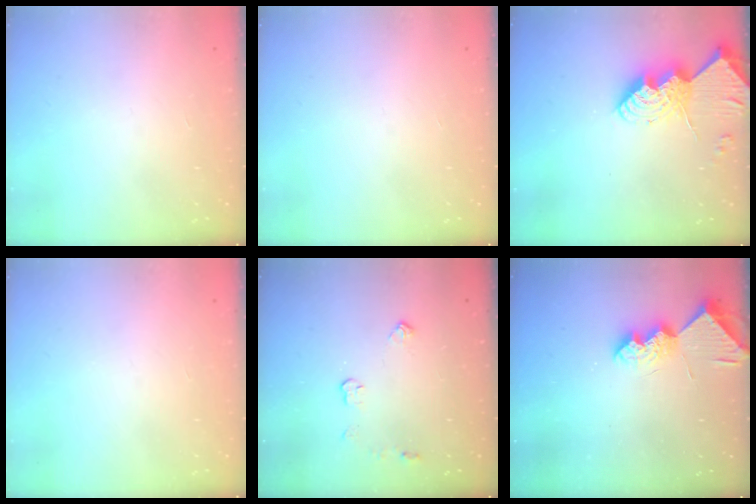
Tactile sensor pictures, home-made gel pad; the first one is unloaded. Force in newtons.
{"total": 0.0}
{"total": 13.9, "press": 13.8, "slide": 1.3}
{"total": 0.0}
{"total": 3.7, "press": 3.6, "slide": 0.6}
{"total": 9.4, "press": 9.4, "slide": 0.6}